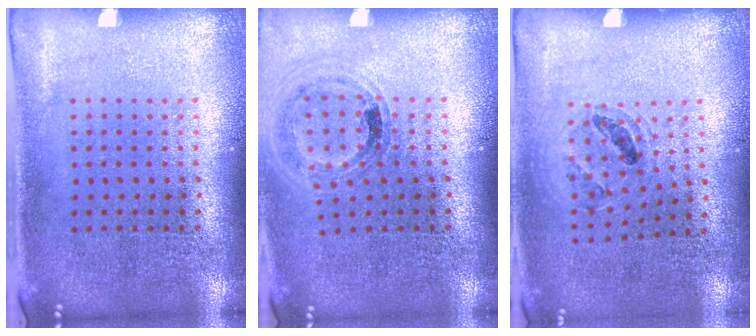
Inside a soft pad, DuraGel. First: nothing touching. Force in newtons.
{"total": 1.0, "press": 1.0, "slide": 0.1}
{"total": 0.9, "press": 0.9, "slide": 0.1}